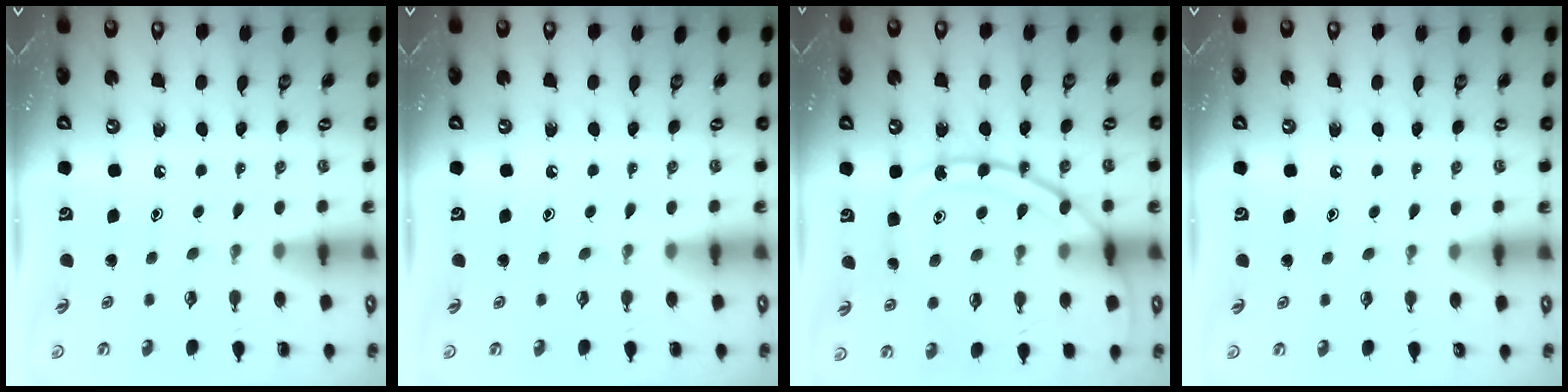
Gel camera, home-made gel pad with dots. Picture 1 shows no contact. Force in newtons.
{"total": 0.0}
{"total": 15.6, "press": 15.6, "slide": 0.8}
{"total": 3.9, "press": 3.9, "slide": 0.5}